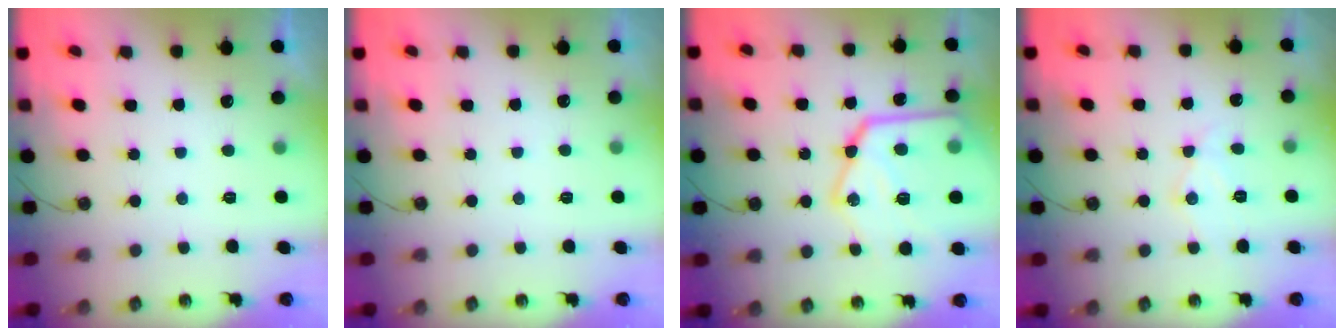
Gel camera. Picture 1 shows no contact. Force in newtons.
{"total": 2.0, "press": 2.0, "slide": 0.4}
{"total": 24.8, "press": 24.7, "slide": 2.6}
{"total": 8.9, "press": 8.9, "slide": 0.4}